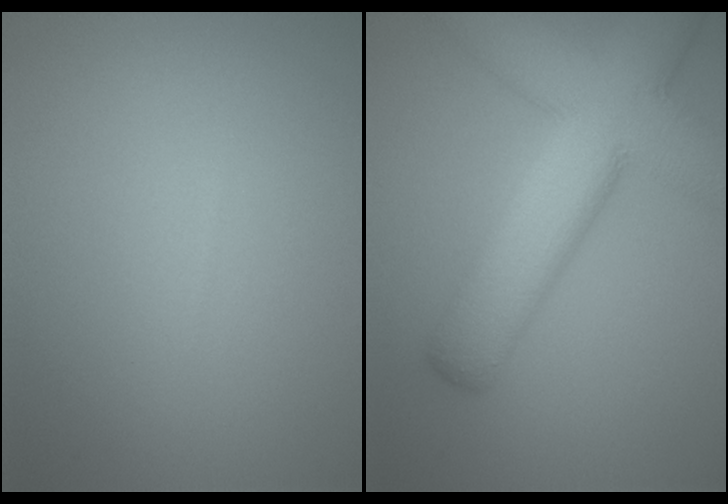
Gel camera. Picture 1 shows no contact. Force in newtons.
{"total": 10.5, "press": 10.5, "slide": 0.4}